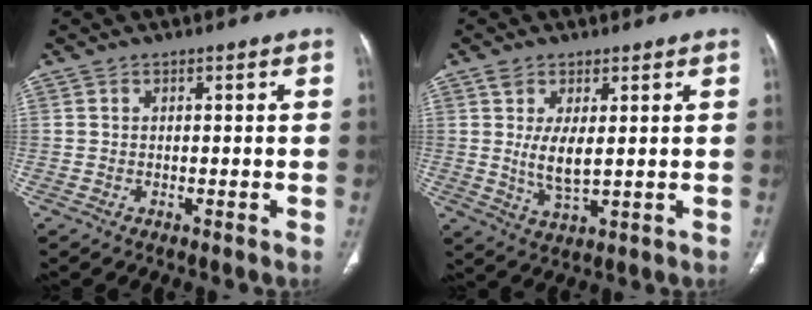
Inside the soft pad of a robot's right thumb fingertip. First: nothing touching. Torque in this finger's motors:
{"motor_torque": [1.05, 1.35, 0.07, 0.08, 0.05]}